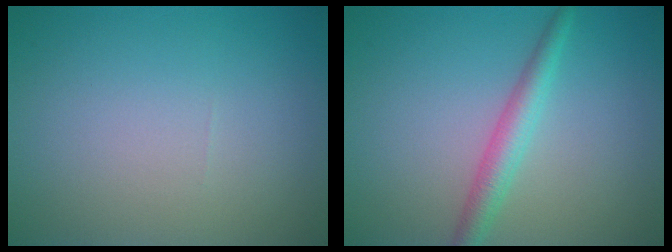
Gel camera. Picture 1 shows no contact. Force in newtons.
{"total": 2.7, "press": 2.7, "slide": 0.1}